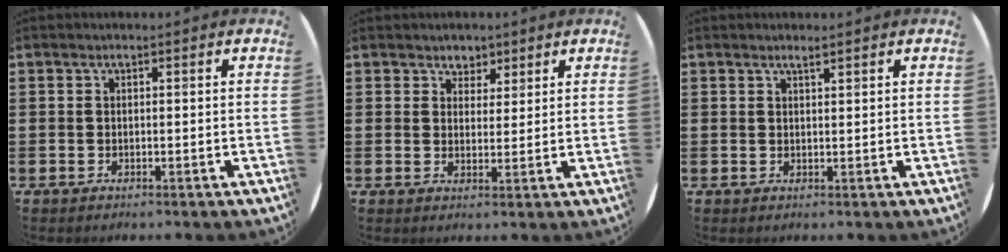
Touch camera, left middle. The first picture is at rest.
{"total": 2.8, "force": [2.3, 1.7, -0.1], "torque": [0.003, 0.002, 0.042]}
{"total": 1.1, "force": [1.0, 0.0, 0.4], "torque": [-0.007, -0.001, 0.019]}